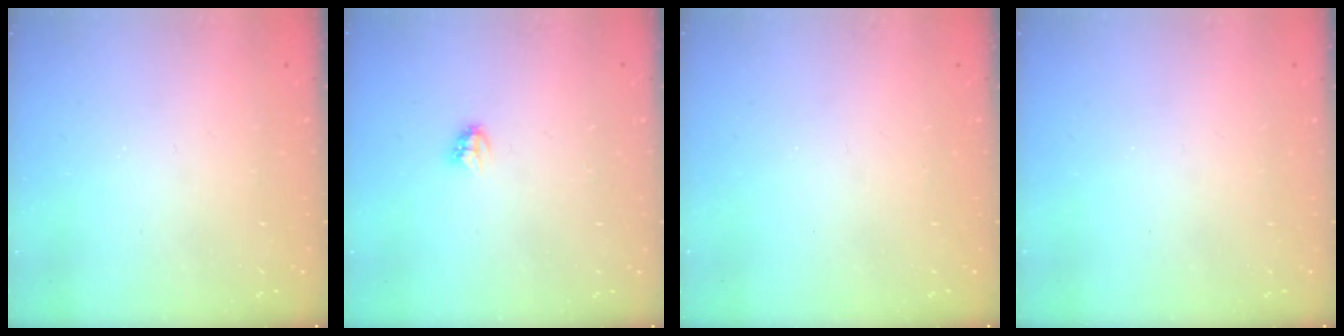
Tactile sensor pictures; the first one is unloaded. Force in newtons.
{"total": 2.7, "press": 2.7, "slide": 0.3}
{"total": 0.0}
{"total": 0.0}